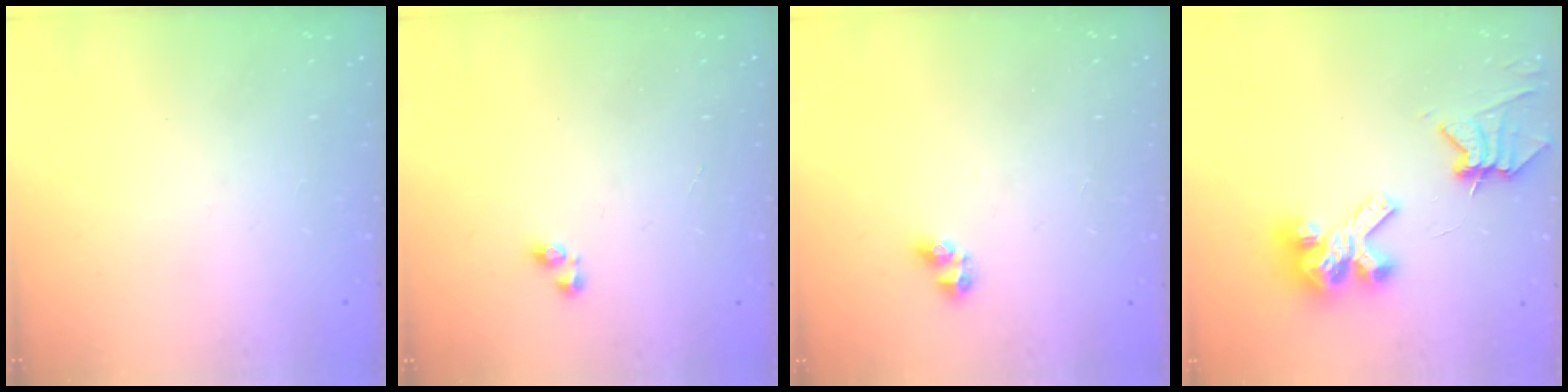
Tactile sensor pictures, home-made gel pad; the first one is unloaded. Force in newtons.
{"total": 3.2, "press": 3.2, "slide": 0.3}
{"total": 3.3, "press": 3.3, "slide": 0.2}
{"total": 10.4, "press": 10.3, "slide": 1.0}